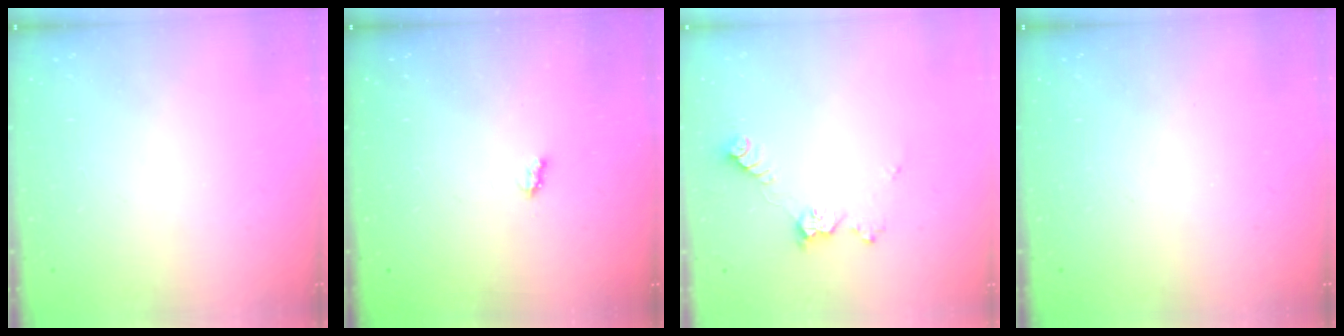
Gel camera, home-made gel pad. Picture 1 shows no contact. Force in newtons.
{"total": 2.6, "press": 2.6, "slide": 0.4}
{"total": 8.8, "press": 8.8, "slide": 0.4}
{"total": 0.0}